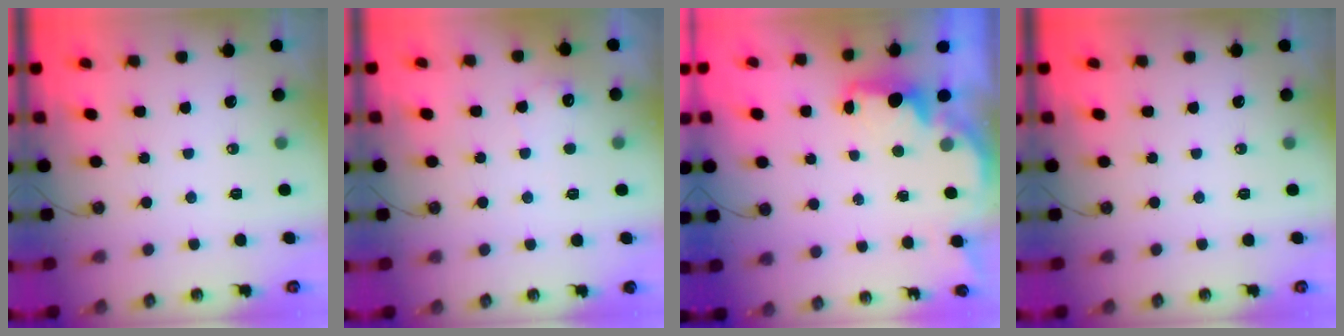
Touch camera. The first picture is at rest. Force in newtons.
{"total": 6.0, "press": 6.0, "slide": 0.9}
{"total": 2.3, "press": 2.2, "slide": 0.8}
{"total": 0.0}